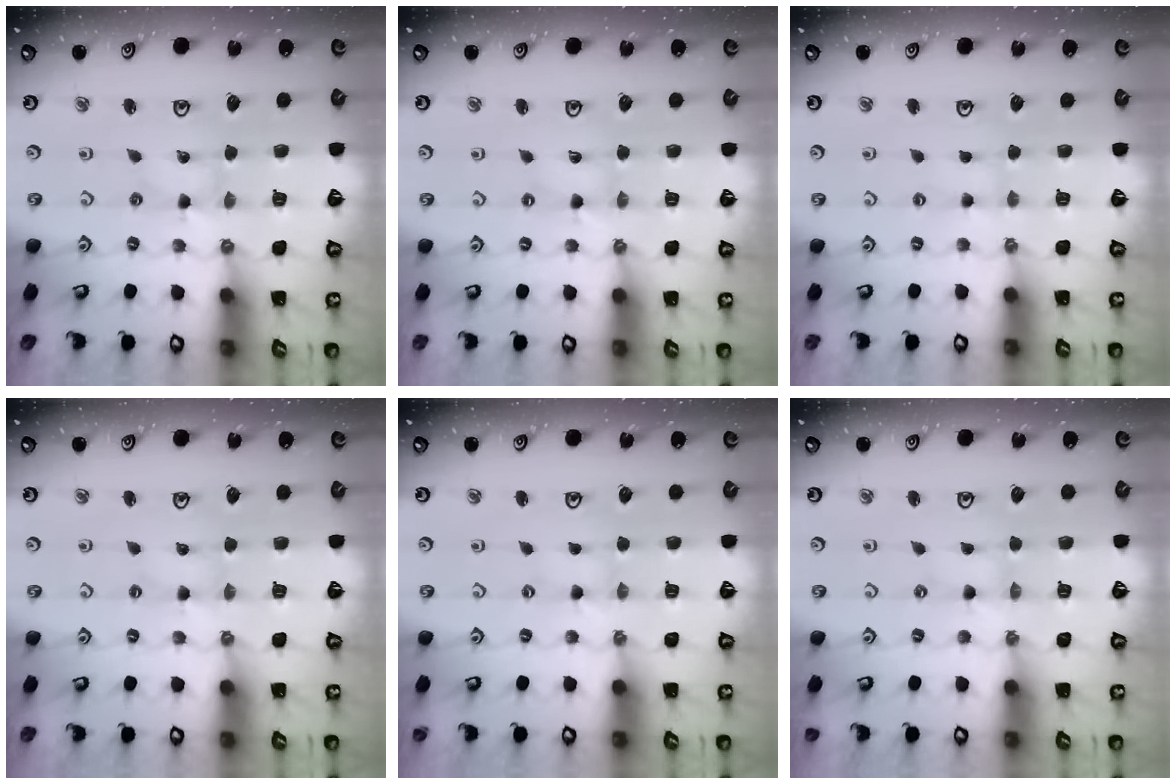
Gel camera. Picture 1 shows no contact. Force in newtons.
{"total": 0.7, "press": 0.7, "slide": 0.1}
{"total": 1.7, "press": 1.7, "slide": 0.3}
{"total": 2.0, "press": 1.9, "slide": 0.3}
{"total": 0.8, "press": 0.8, "slide": 0.1}
{"total": 0.0}